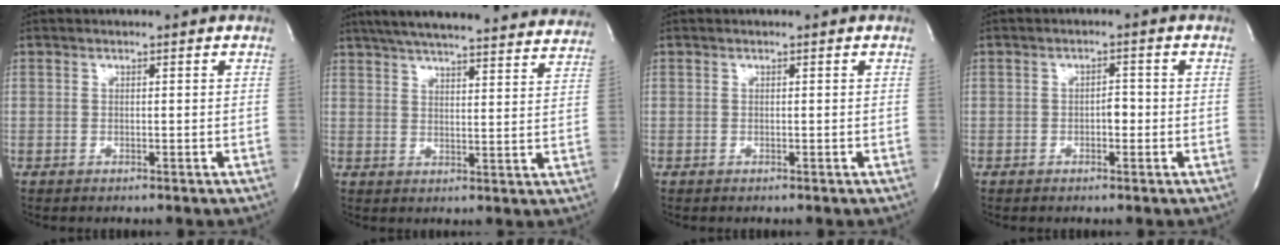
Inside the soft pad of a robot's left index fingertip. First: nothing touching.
{"total": 30.2, "force": [27.3, 4.1, 12.4], "torque": [-0.207, -0.024, 0.337]}
{"total": 0.0}
{"total": 1.9, "force": [-0.5, 0.9, 1.6], "torque": [-0.020, 0.005, -0.009]}